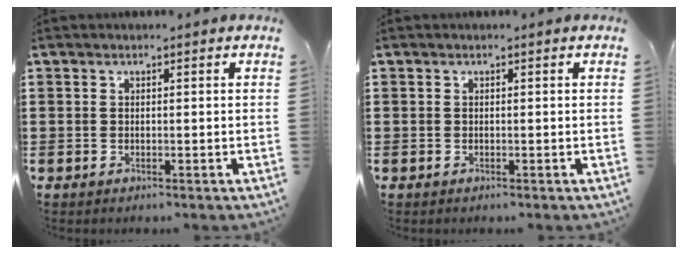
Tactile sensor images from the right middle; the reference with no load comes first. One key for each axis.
{"total": 0.0}